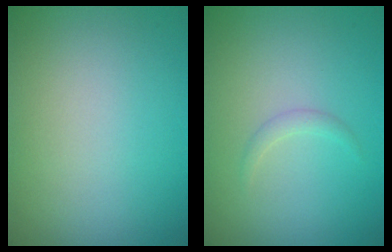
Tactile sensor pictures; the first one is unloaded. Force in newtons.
{"total": 0.8, "press": 0.8, "slide": 0.0}